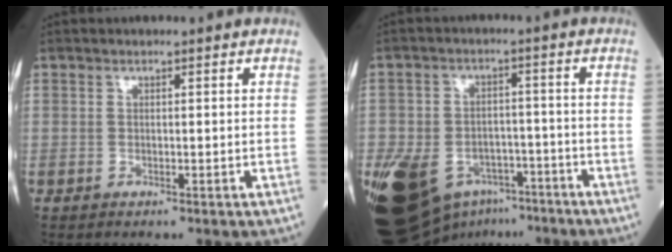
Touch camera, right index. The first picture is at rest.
{"total": 20.8, "force": [-11.2, 13.5, 11.2], "torque": [-0.286, -0.002, -0.170]}